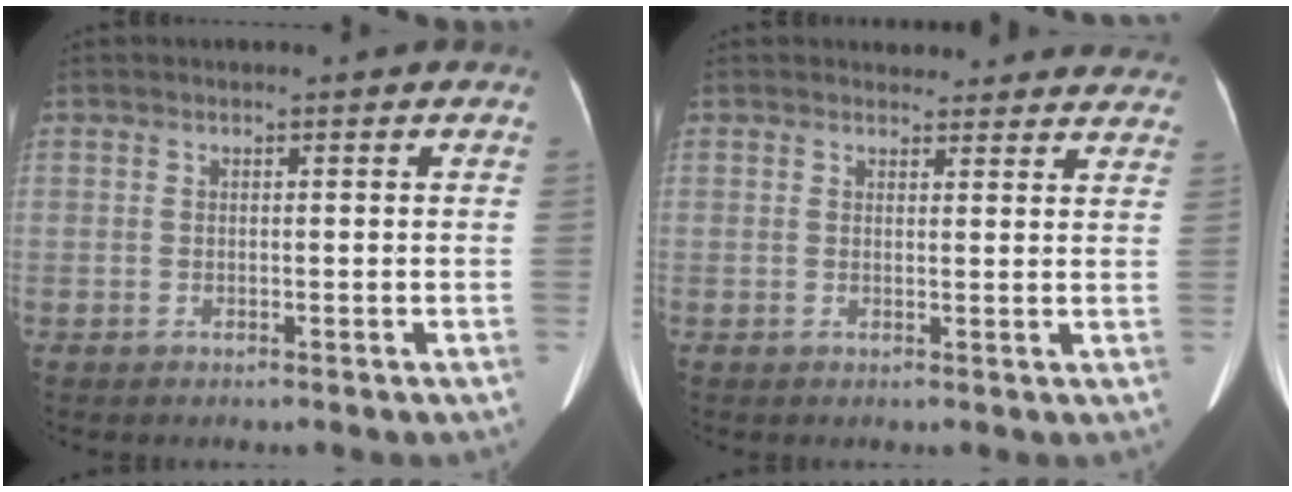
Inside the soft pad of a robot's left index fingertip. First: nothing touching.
{"total": 11.6, "force": [11.0, 3.5, 1.3], "torque": [0.022, -0.001, 0.099]}